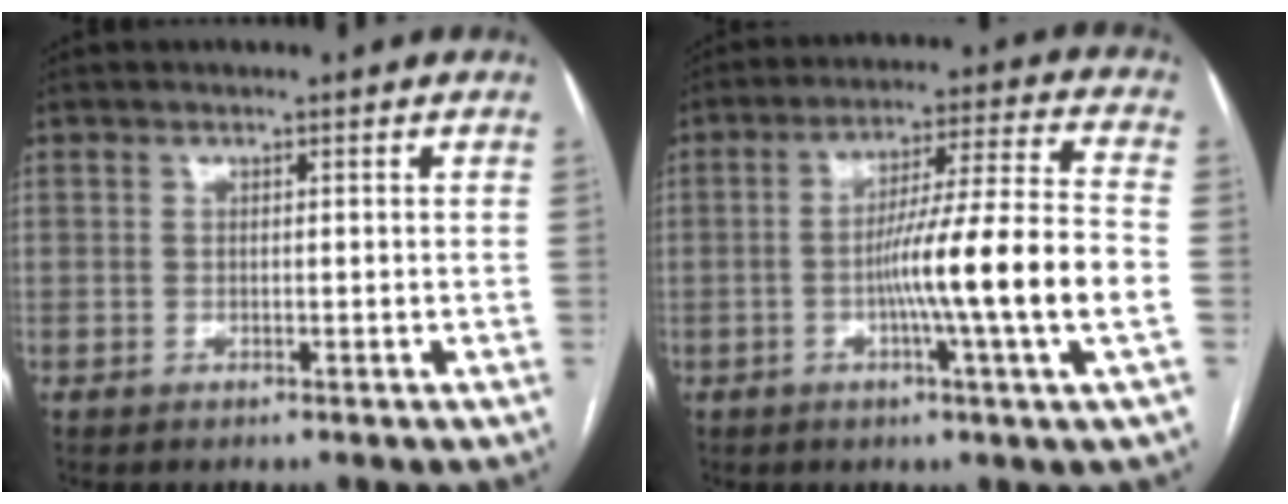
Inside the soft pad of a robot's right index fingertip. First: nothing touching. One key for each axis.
{"total": 14.6, "fx": -3.2, "fy": -1.7, "fz": 14.1, "tx": -0.230, "ty": 0.000, "tz": -0.060}